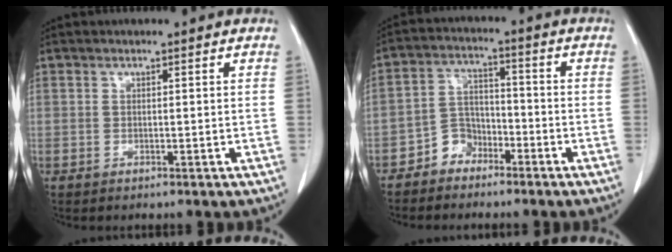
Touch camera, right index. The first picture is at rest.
{"total": 4.8, "force": [-3.4, 3.3, 0.9], "torque": [-0.010, 0.014, -0.064]}